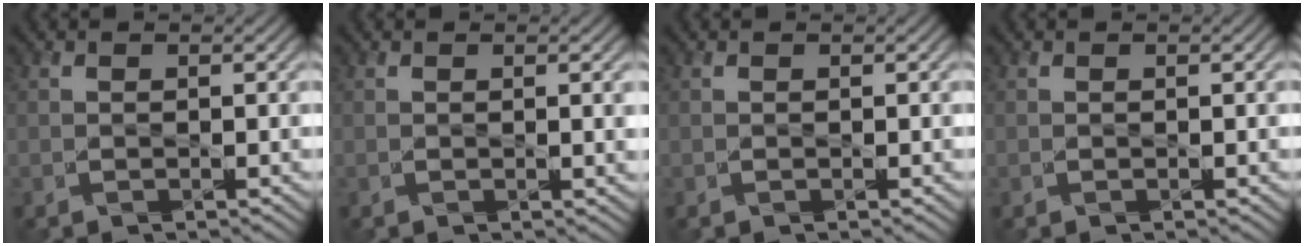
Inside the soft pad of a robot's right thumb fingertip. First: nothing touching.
{"total": 1.5, "force": [0.4, 0.2, 1.5], "torque": [-0.022, 0.000, 0.007]}
{"total": 0.0}
{"total": 0.0}